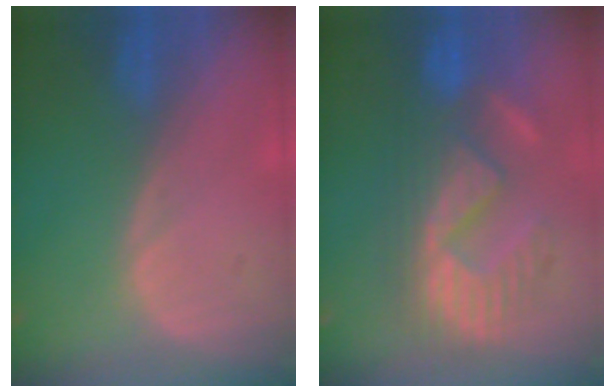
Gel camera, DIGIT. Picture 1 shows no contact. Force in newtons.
{"total": 9.7, "press": 9.7, "slide": 0.3}